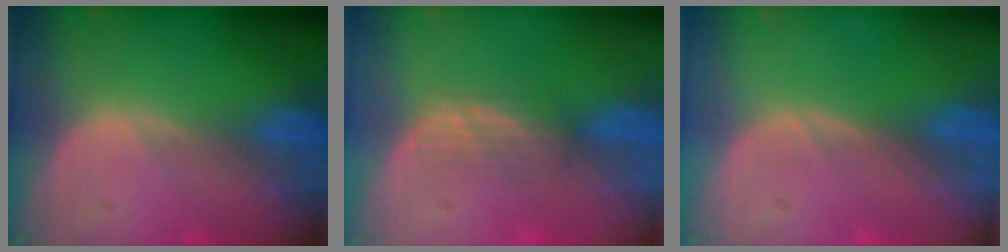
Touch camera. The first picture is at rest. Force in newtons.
{"total": 2.8, "press": 2.6, "slide": 1.0}
{"total": 0.0}